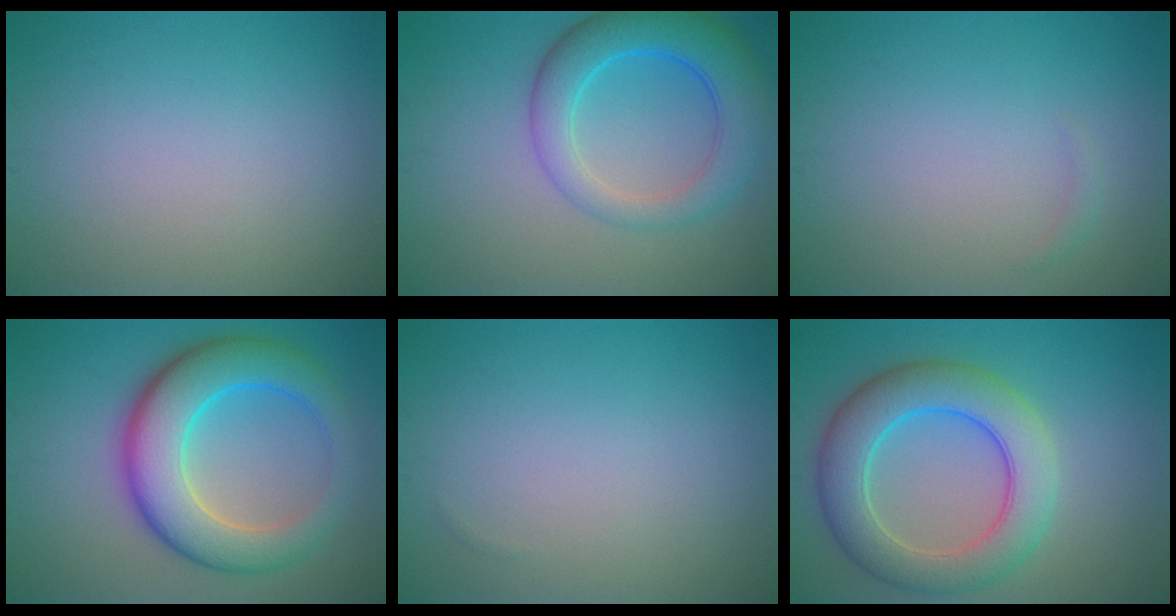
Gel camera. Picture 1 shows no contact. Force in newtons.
{"total": 6.4, "press": 6.4, "slide": 0.4}
{"total": 0.5, "press": 0.5, "slide": 0.0}
{"total": 8.9, "press": 8.9, "slide": 0.1}
{"total": 0.0}
{"total": 7.7, "press": 7.7, "slide": 0.2}